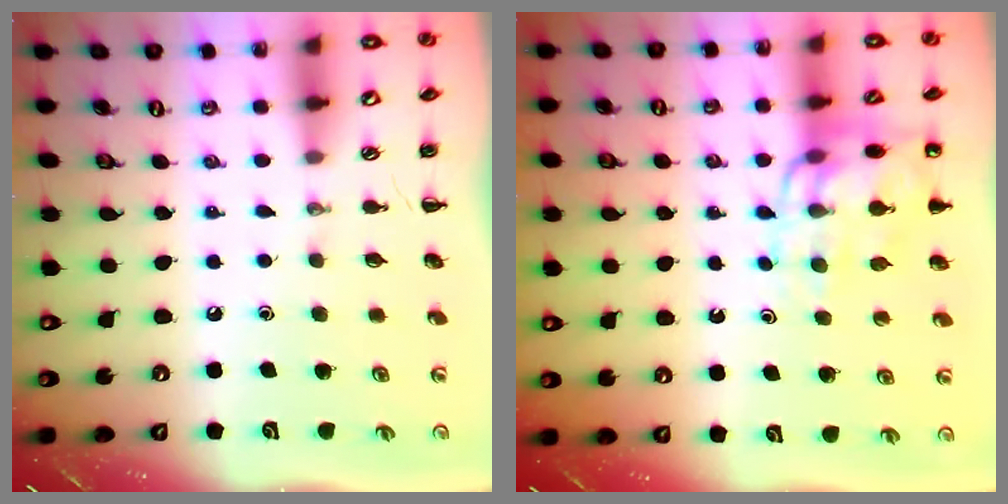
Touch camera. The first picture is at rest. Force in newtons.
{"total": 12.8, "press": 12.5, "slide": 2.5}